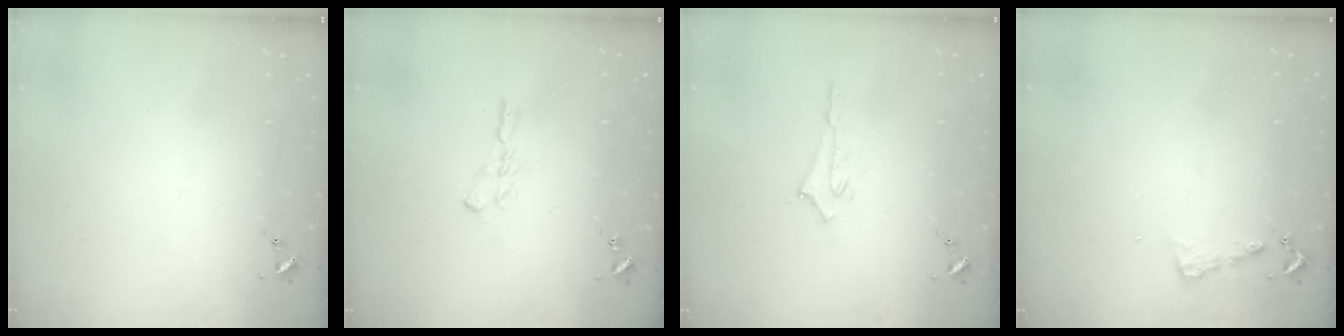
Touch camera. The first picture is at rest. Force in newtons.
{"total": 5.8, "press": 5.8, "slide": 0.5}
{"total": 2.5, "press": 2.5, "slide": 0.2}
{"total": 4.6, "press": 4.6, "slide": 0.4}